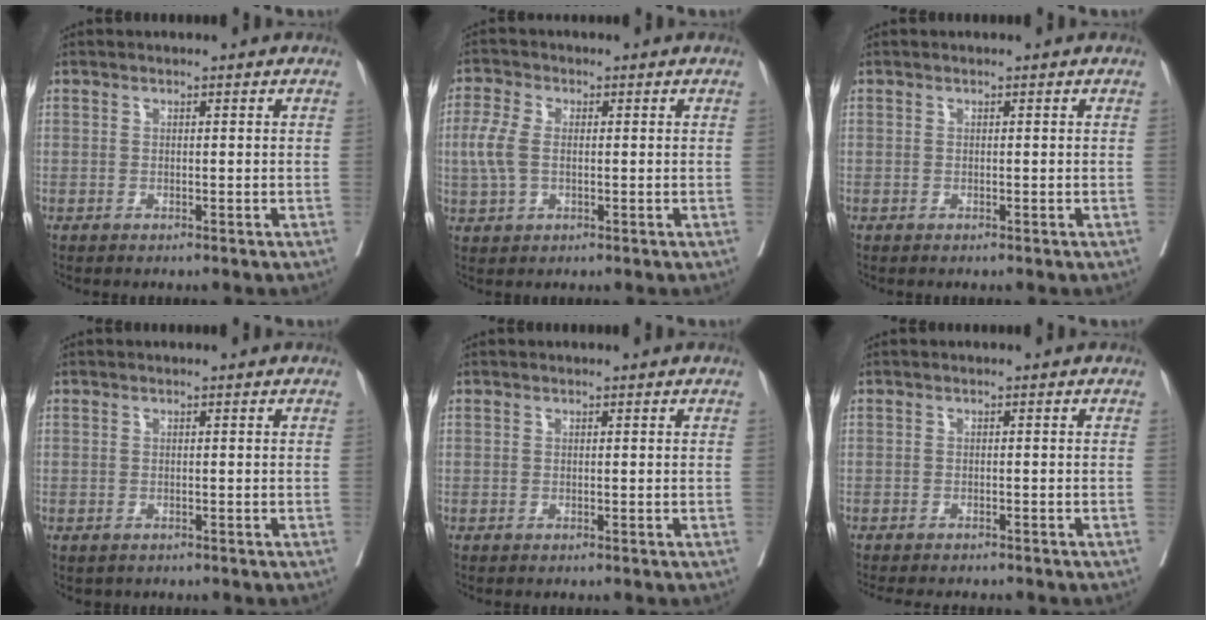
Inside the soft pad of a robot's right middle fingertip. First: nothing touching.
{"total": 4.9, "force": [0.0, 2.7, 4.1], "torque": [-0.120, 0.006, -0.003]}
{"total": 0.0}
{"total": 0.7, "force": [-0.5, 0.5, 0.1], "torque": [-0.009, 0.001, -0.003]}
{"total": 0.0}
{"total": 6.8, "force": [-6.1, 1.1, 2.8], "torque": [-0.026, -0.002, -0.081]}